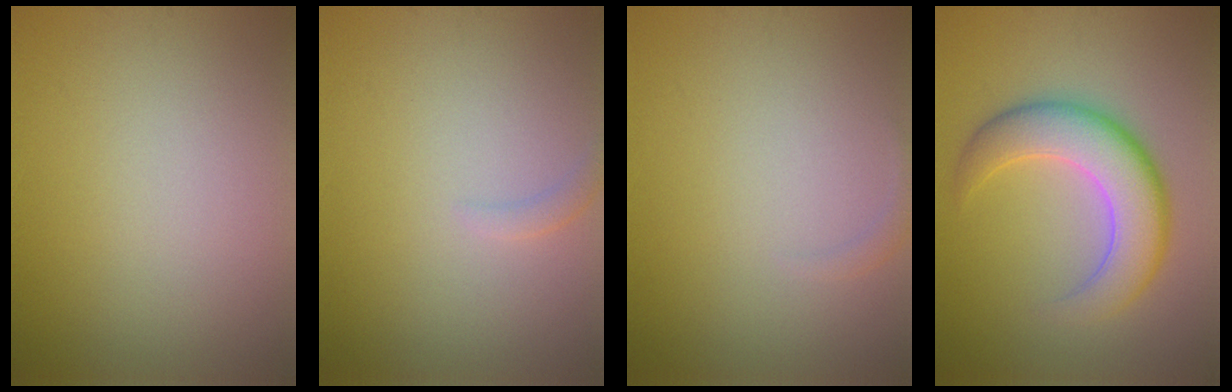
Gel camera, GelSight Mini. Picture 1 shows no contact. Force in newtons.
{"total": 0.9, "press": 0.8, "slide": 0.1}
{"total": 0.8, "press": 0.8, "slide": 0.1}
{"total": 7.0, "press": 6.9, "slide": 0.5}